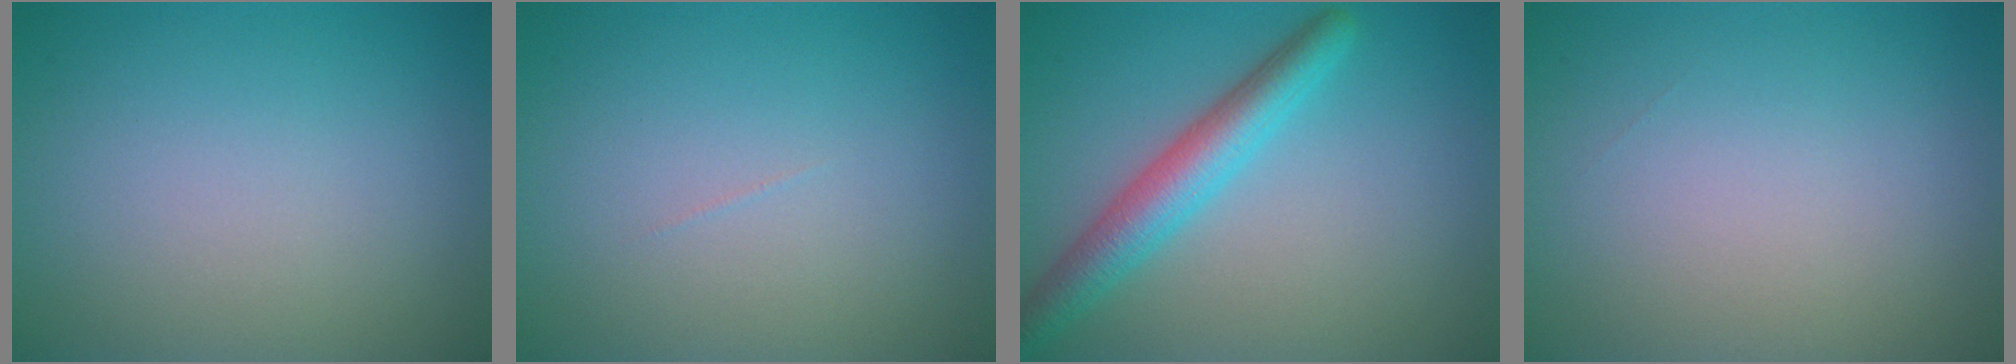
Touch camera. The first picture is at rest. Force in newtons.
{"total": 0.0}
{"total": 4.3, "press": 4.3, "slide": 0.2}
{"total": 0.0}